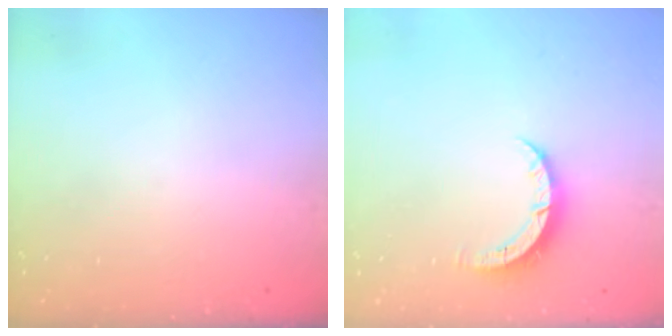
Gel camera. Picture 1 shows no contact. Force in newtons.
{"total": 4.4, "press": 4.4, "slide": 0.3}